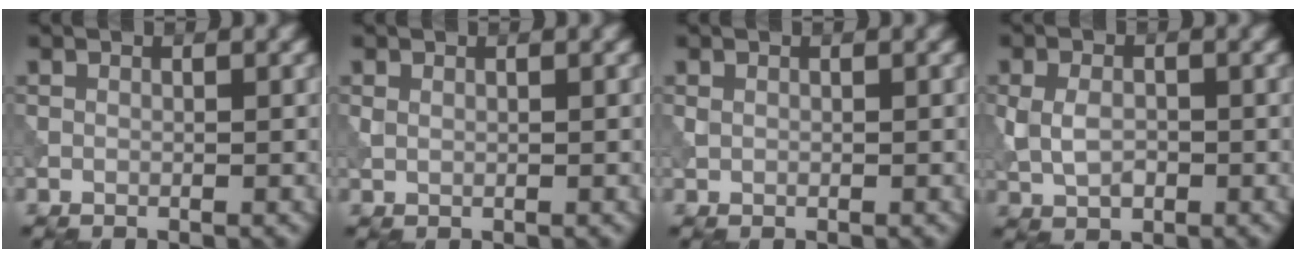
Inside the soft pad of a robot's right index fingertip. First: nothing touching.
{"total": 0.7, "force": [0.3, 0.4, 0.5], "torque": [-0.014, -0.001, 0.008]}
{"total": 0.6, "force": [0.1, 0.4, 0.4], "torque": [-0.010, -0.001, 0.002]}
{"total": 3.3, "force": [-0.2, 2.3, 2.4], "torque": [-0.055, -0.002, -0.005]}